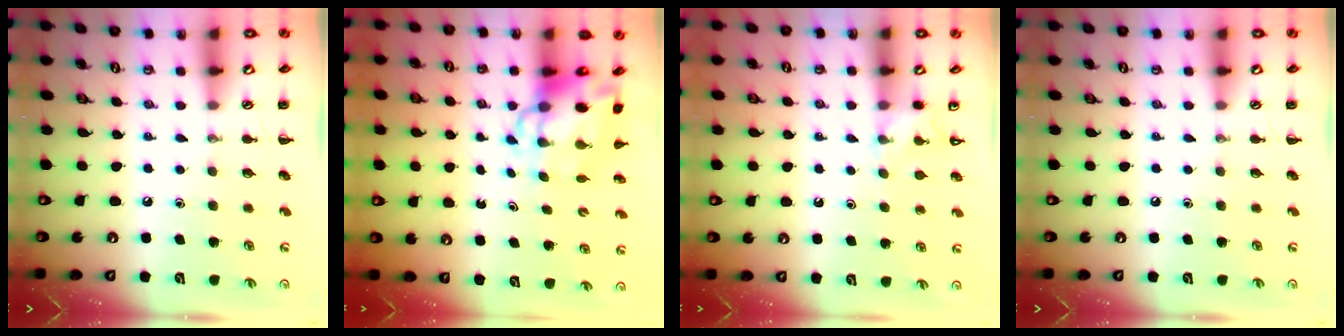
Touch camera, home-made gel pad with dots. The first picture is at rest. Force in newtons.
{"total": 7.4, "press": 7.1, "slide": 2.0}
{"total": 4.7, "press": 4.4, "slide": 1.6}
{"total": 0.0}